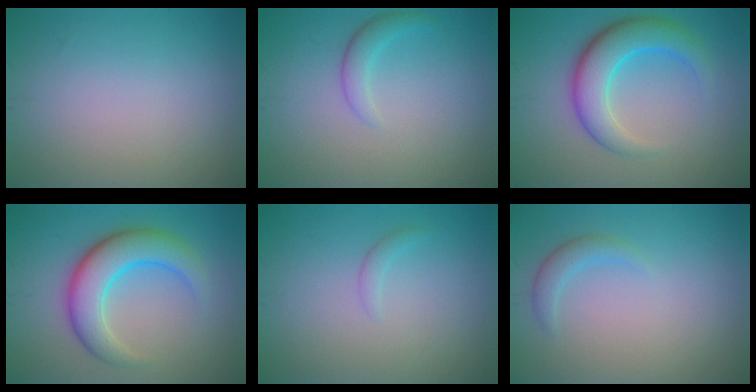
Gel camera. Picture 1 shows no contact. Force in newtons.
{"total": 1.8, "press": 1.8, "slide": 0.1}
{"total": 5.8, "press": 5.8, "slide": 0.3}
{"total": 6.2, "press": 6.2, "slide": 0.1}
{"total": 0.8, "press": 0.8, "slide": 0.0}
{"total": 1.5, "press": 1.5, "slide": 0.1}